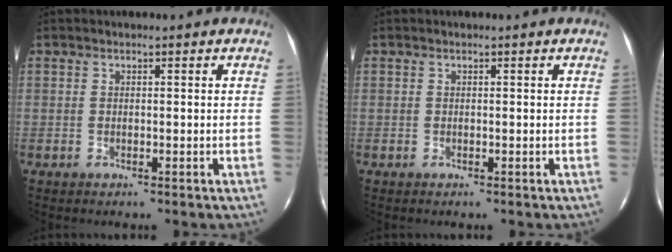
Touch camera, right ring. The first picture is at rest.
{"total": 0.0}